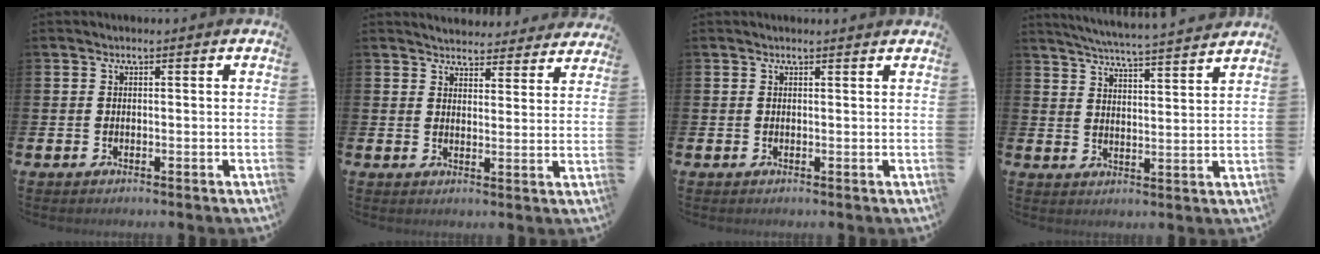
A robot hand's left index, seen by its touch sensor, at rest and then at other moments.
{"total": 4.4, "force": [4.3, 0.9, -0.1], "torque": [-0.003, -0.031, 0.075]}
{"total": 0.6, "force": [0.6, -0.1, 0.1], "torque": [0.007, -0.004, 0.009]}
{"total": 5.7, "force": [5.6, -0.6, 1.1], "torque": [-0.036, -0.043, 0.096]}